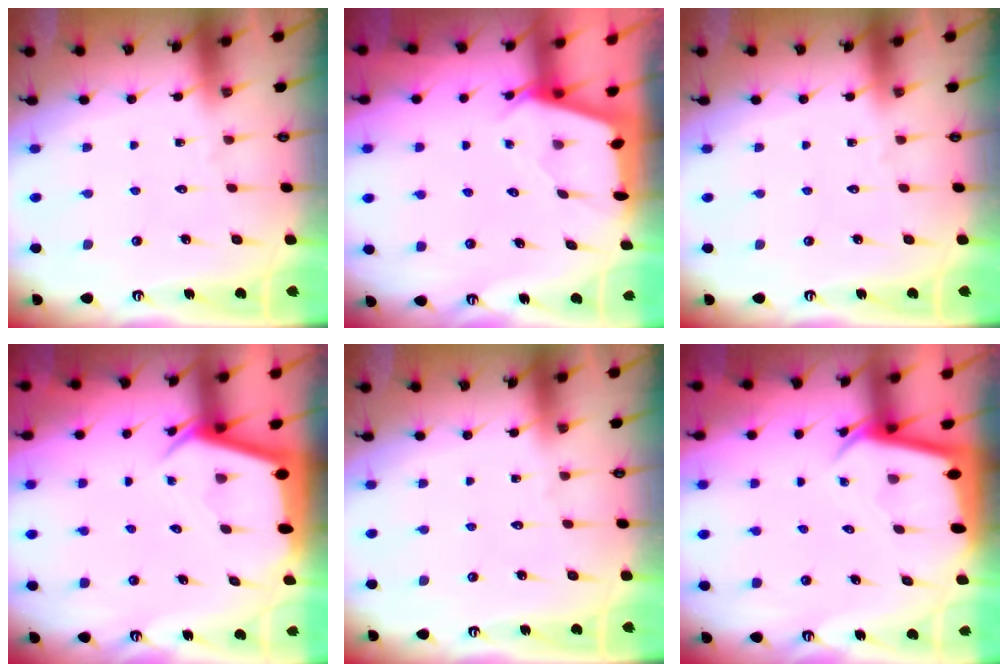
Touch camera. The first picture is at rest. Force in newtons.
{"total": 2.5, "press": 2.5, "slide": 0.3}
{"total": 0.0}
{"total": 3.2, "press": 3.2, "slide": 0.3}
{"total": 0.0}
{"total": 2.8, "press": 2.8, "slide": 0.3}